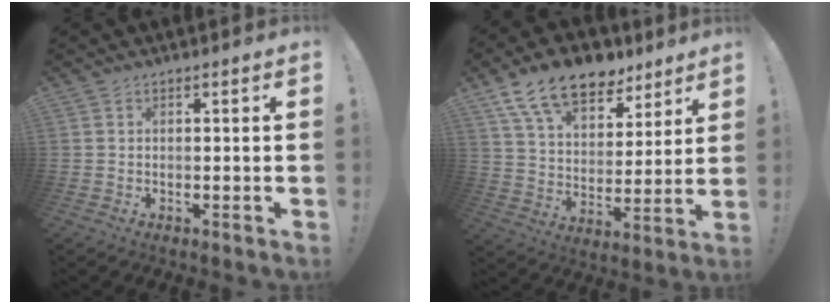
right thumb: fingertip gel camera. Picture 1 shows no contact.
{"total": 16.7, "force": [11.1, 9.2, 8.4], "torque": [-0.147, -0.067, 0.204]}